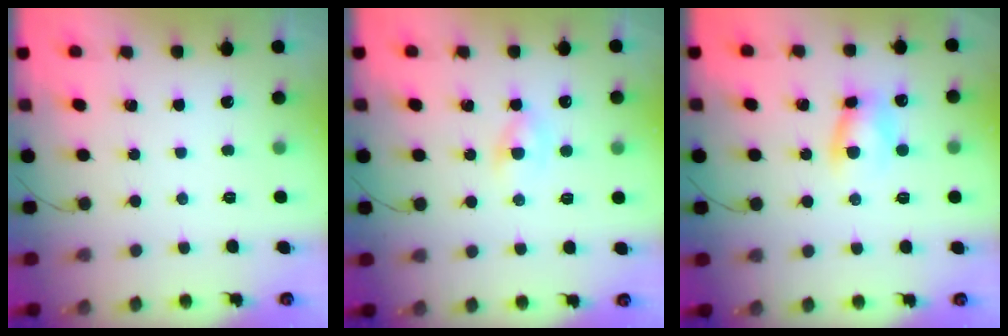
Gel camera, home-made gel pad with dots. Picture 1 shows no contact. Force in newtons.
{"total": 2.9, "press": 2.7, "slide": 1.0}
{"total": 6.9, "press": 6.8, "slide": 0.3}